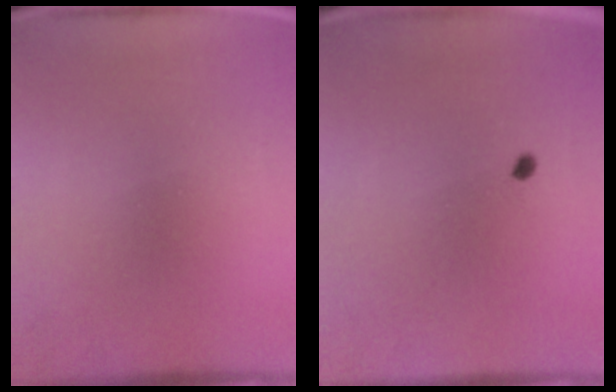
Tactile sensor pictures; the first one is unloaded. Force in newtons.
{"total": 0.8}